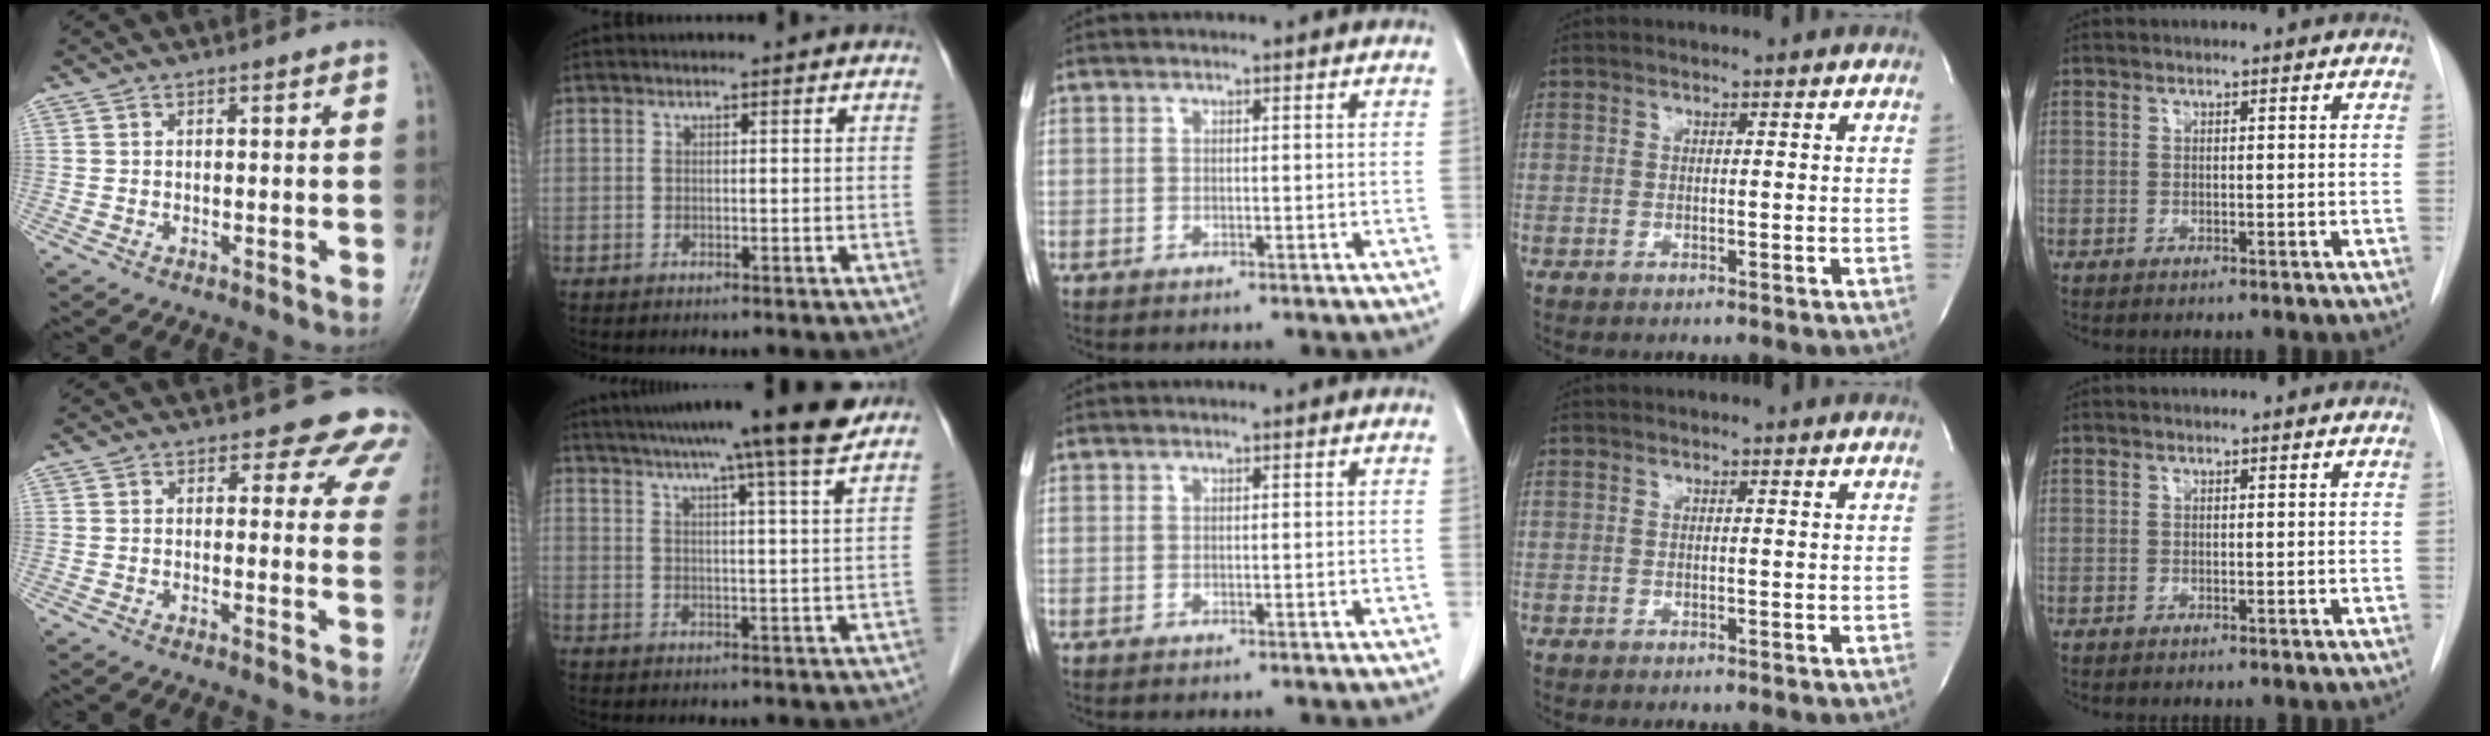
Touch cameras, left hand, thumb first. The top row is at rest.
{"thumb": {"total": 8.9, "force": [7.4, 4.2, 2.5], "torque": [0.023, -0.033, 0.054]}, "index": {"total": 15.8, "force": [13.0, -1.4, 8.9], "torque": [-0.146, 0.005, 0.172]}}